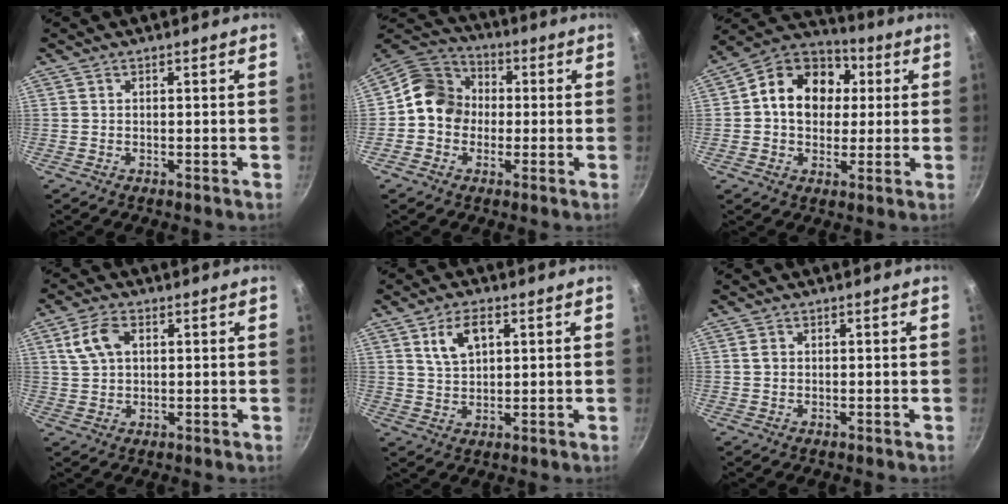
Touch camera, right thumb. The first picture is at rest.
{"total": 11.0, "force": [-0.3, 9.7, 5.2], "torque": [-0.052, 0.030, -0.029]}
{"total": 15.3, "force": [2.4, 12.0, 9.0], "torque": [-0.119, 0.022, 0.021]}
{"total": 6.6, "force": [2.1, 4.2, 4.6], "torque": [-0.083, 0.004, 0.039]}
{"total": 6.7, "force": [2.7, 3.8, 4.9], "torque": [-0.078, -0.004, 0.053]}
{"total": 1.4, "force": [0.2, 1.2, 0.7], "torque": [-0.010, 0.003, 0.002]}